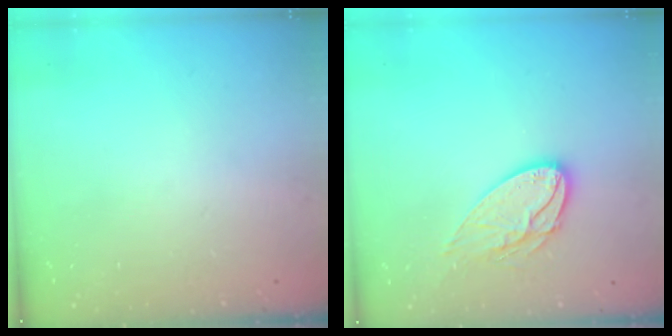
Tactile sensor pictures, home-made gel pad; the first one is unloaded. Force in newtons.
{"total": 12.9, "press": 12.9, "slide": 1.0}